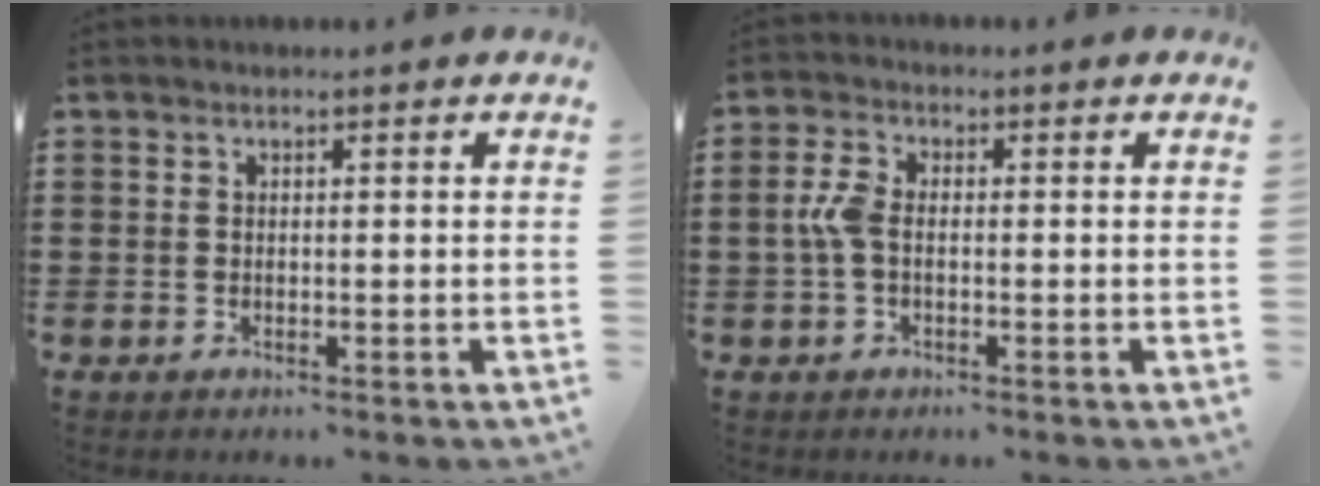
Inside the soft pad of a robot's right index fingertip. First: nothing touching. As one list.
[{"total": 4.0, "force": [-0.5, 2.2, 3.3], "torque": [-0.091, -0.005, -0.016]}]